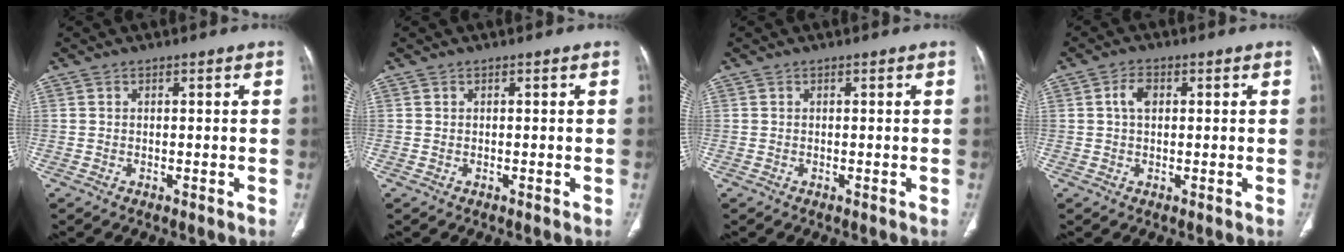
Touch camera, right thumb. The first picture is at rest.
{"total": 0.0}
{"total": 0.0}
{"total": 3.2, "force": [0.7, 2.0, 2.4], "torque": [-0.045, 0.007, 0.012]}